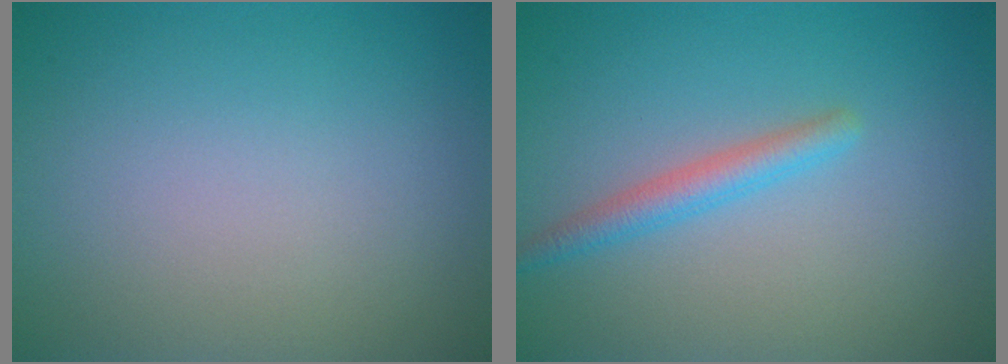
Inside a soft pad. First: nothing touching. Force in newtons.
{"total": 2.1, "press": 2.1, "slide": 0.1}